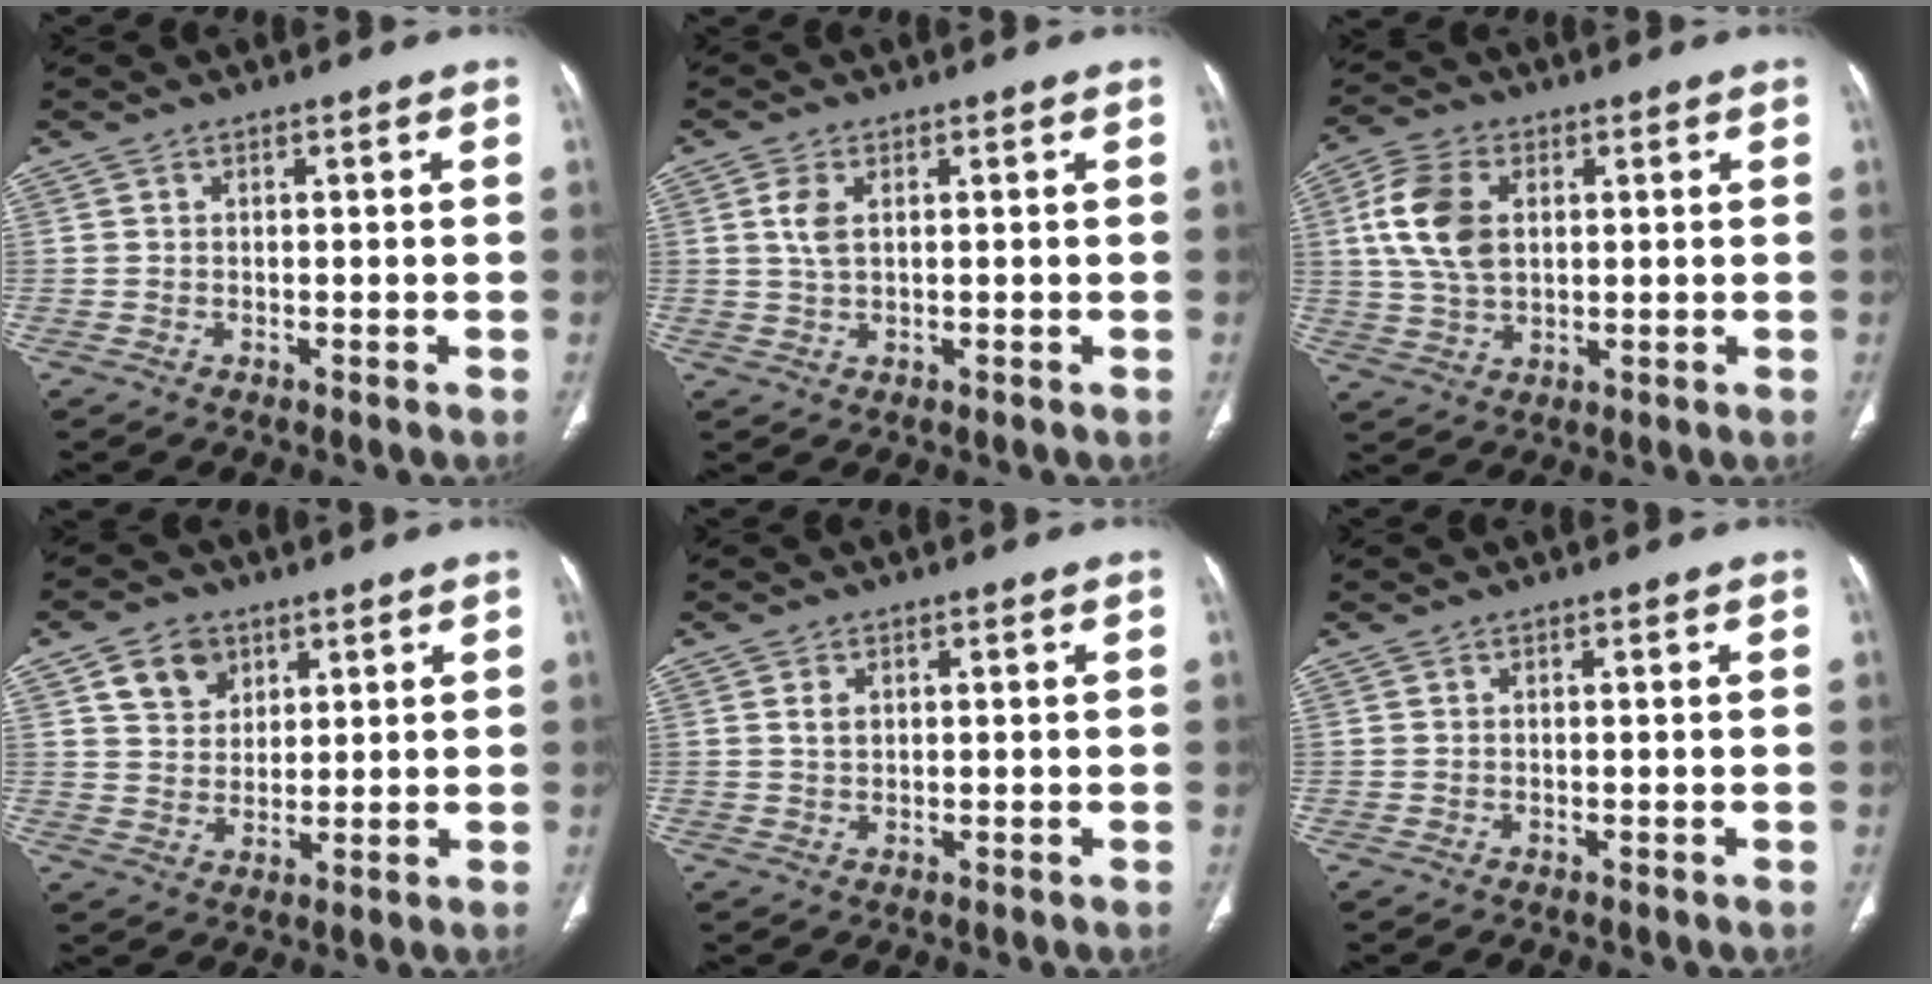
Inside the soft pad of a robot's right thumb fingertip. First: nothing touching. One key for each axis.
{"total": 3.4, "fx": 1.0, "fy": 1.6, "fz": 2.8, "tx": -0.066, "ty": 0.001, "tz": 0.020}
{"total": 10.8, "fx": 2.3, "fy": 6.8, "fz": 8.0, "tx": -0.160, "ty": 0.003, "tz": 0.045}
{"total": 7.1, "fx": 3.6, "fy": 5.4, "fz": 2.8, "tx": -0.025, "ty": -0.018, "tz": 0.067}
{"total": 1.8, "fx": 0.6, "fy": 1.2, "fz": 1.2, "tx": -0.016, "ty": -0.001, "tz": 0.014}
{"total": 0.0}